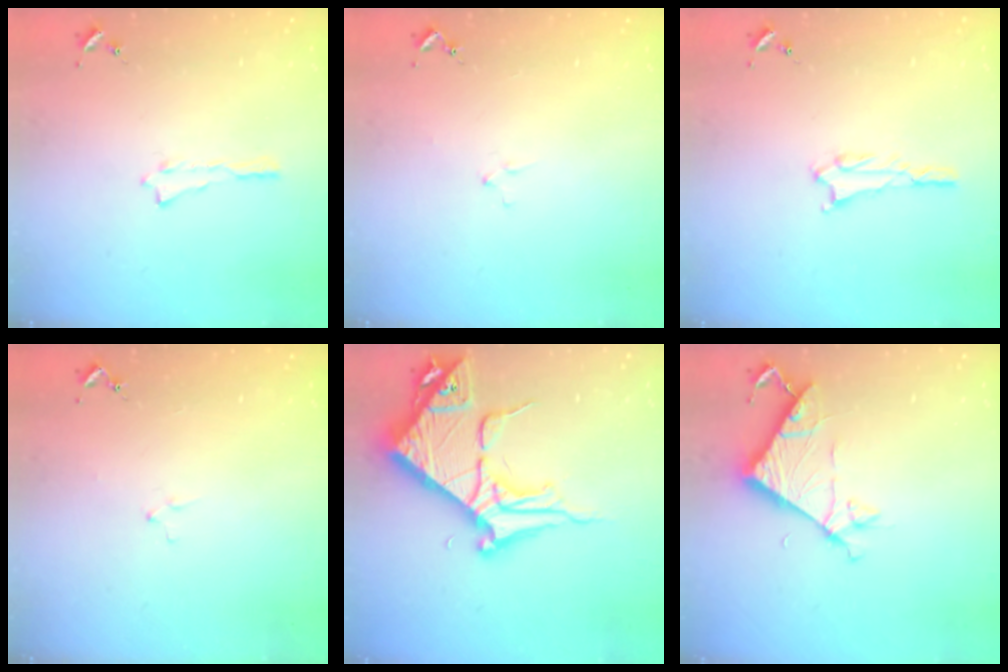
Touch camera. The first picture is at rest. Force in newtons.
{"total": 0.8, "press": 0.8, "slide": 0.2}
{"total": 1.8, "press": 1.8, "slide": 0.2}
{"total": 0.8, "press": 0.8, "slide": 0.2}
{"total": 9.2, "press": 9.2, "slide": 1.1}
{"total": 7.2, "press": 7.2, "slide": 0.4}